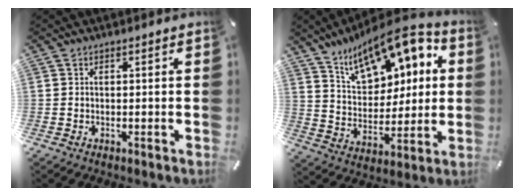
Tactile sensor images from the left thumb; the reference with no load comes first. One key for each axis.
{"total": 15.5, "fx": 10.4, "fy": 8.5, "fz": 7.7, "tx": -0.129, "ty": -0.070, "tz": 0.184}